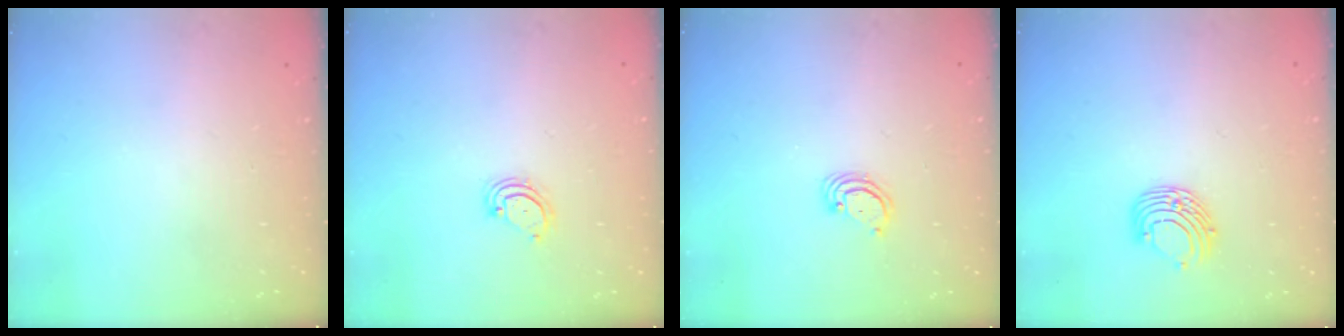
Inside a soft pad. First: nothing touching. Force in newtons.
{"total": 3.3, "press": 3.2, "slide": 0.7}
{"total": 2.8, "press": 2.8, "slide": 0.3}
{"total": 8.2, "press": 8.2, "slide": 0.8}